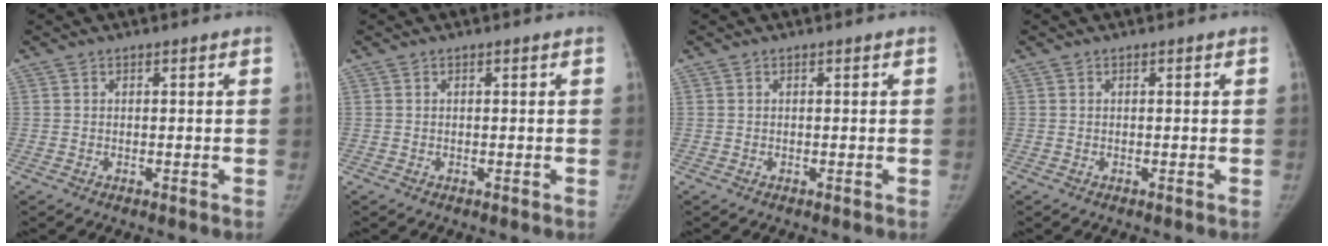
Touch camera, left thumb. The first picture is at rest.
{"total": 0.0}
{"total": 0.0}
{"total": 0.0}